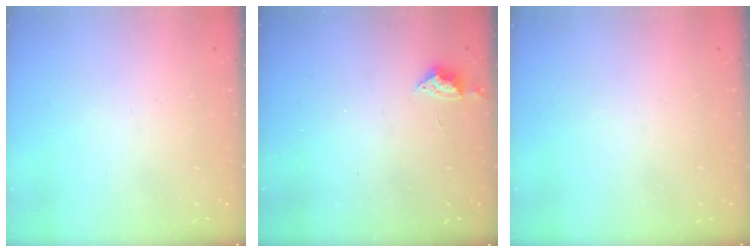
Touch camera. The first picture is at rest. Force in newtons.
{"total": 3.9, "press": 3.8, "slide": 0.7}
{"total": 0.0}